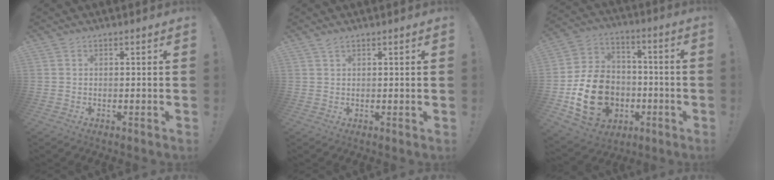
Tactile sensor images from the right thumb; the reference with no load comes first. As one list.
[{"total": 1.1, "force": [0.8, 0.4, 0.6], "torque": [-0.013, 0.002, 0.015]}, {"total": 19.4, "force": [-5.7, 15.1, 10.8], "torque": [-0.185, 0.038, -0.083]}]